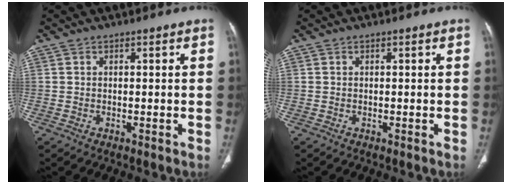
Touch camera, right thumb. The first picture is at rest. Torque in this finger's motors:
{"motor_torque": [0.04, 0.15, 0.00, 0.13, 0.04]}